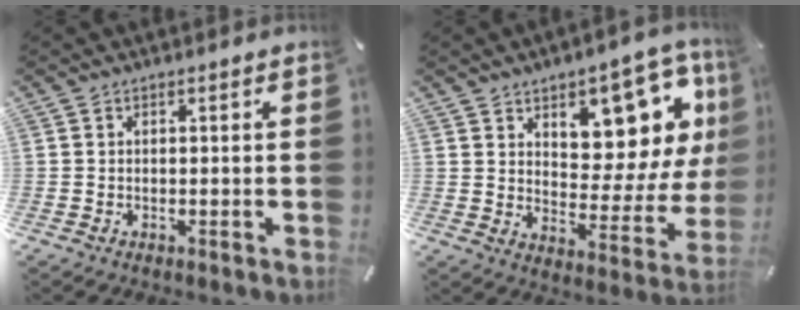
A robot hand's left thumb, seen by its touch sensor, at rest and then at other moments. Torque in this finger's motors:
{"motor_torque": [2.52, 2.49, 1.44, -1.33, 0.13]}